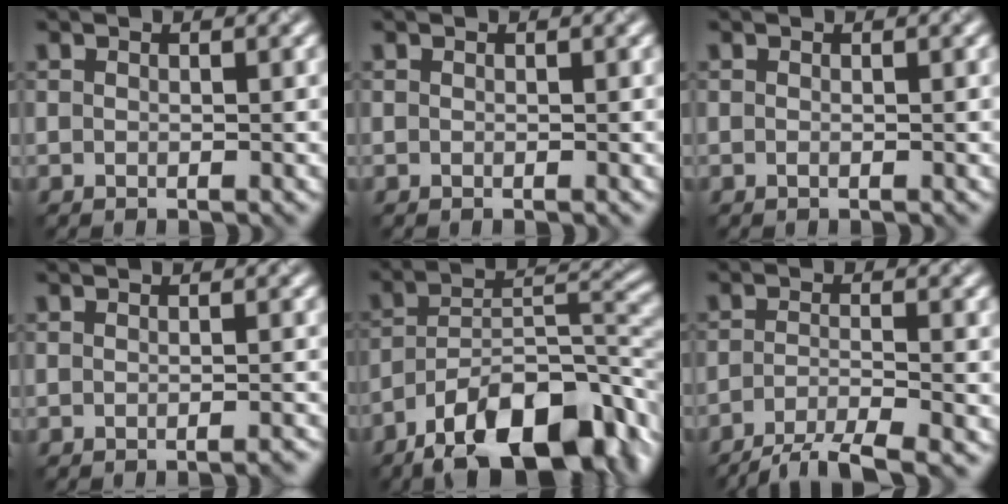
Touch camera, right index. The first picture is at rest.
{"total": 0.0}
{"total": 0.0}
{"total": 1.2, "force": [-0.9, 0.3, 0.8], "torque": [-0.003, 0.000, -0.017]}
{"total": 13.7, "force": [-8.5, 5.3, 9.4], "torque": [-0.150, 0.007, -0.151]}
{"total": 4.6, "force": [-3.5, 0.9, 2.9], "torque": [-0.045, -0.005, -0.071]}